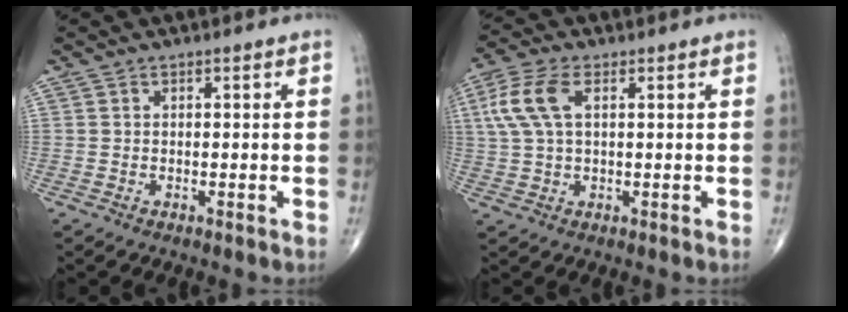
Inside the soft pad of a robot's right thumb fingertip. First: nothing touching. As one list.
[{"total": 8.3, "force": [2.3, 4.2, 6.7], "torque": [-0.167, 0.015, 0.045]}]